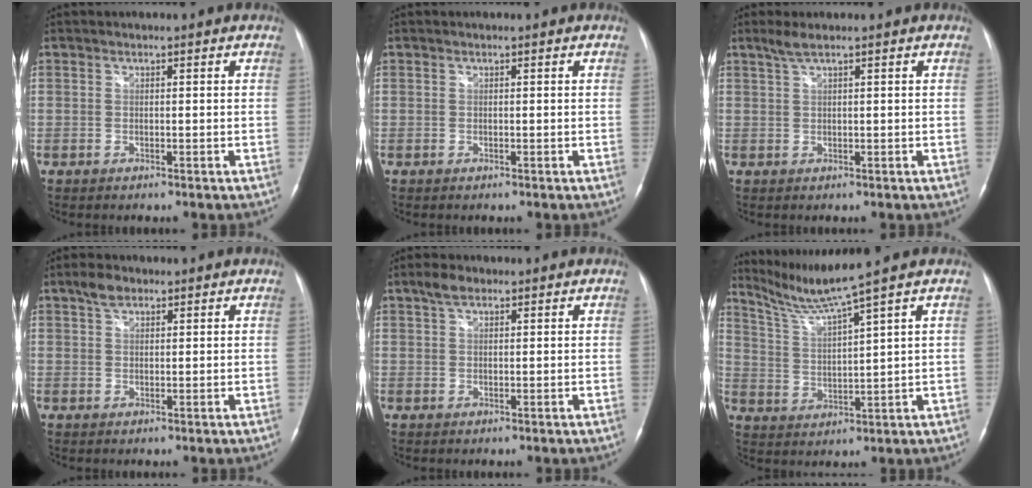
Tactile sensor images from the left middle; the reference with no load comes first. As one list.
[{"total": 0.0}, {"total": 2.0, "force": [1.5, 0.0, 1.4], "torque": [-0.037, 0.012, 0.033]}, {"total": 2.8, "force": [1.9, 1.5, 1.4], "torque": [-0.029, 0.011, 0.035]}, {"total": 2.7, "force": [1.8, 1.5, 1.4], "torque": [-0.030, 0.013, 0.033]}, {"total": 7.8, "force": [6.5, -2.8, 3.3], "torque": [-0.073, -0.012, 0.131]}]